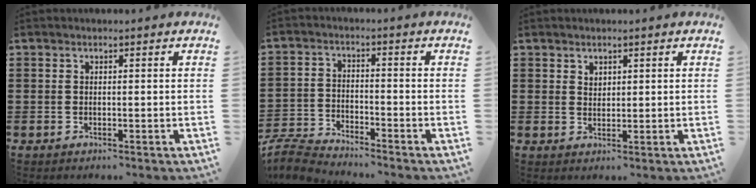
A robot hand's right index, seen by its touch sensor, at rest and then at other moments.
{"total": 4.7, "force": [-4.6, 0.3, 0.6], "torque": [-0.042, -0.008, -0.101]}
{"total": 1.5, "force": [1.2, 0.9, 0.3], "torque": [-0.007, 0.004, 0.023]}